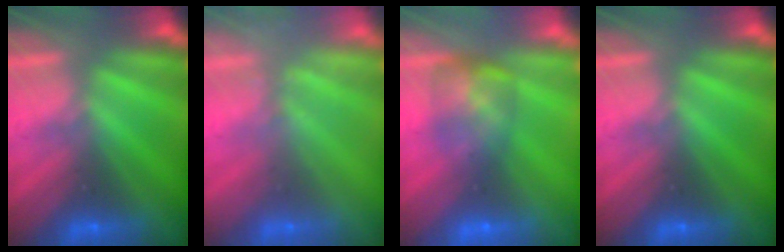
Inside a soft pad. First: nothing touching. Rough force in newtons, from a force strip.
{"total": 2.4}
{"total": 7.1}
{"total": 0.0}